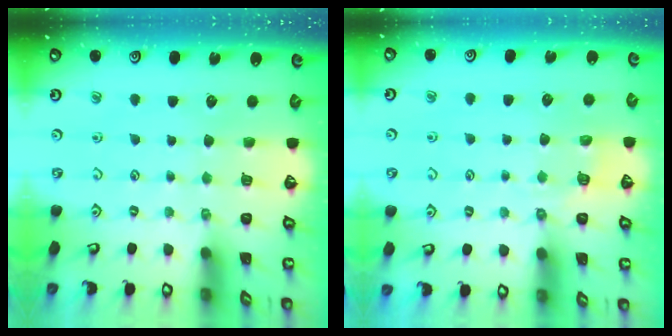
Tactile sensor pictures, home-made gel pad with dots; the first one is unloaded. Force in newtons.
{"total": 3.5, "press": 3.1, "slide": 1.8}